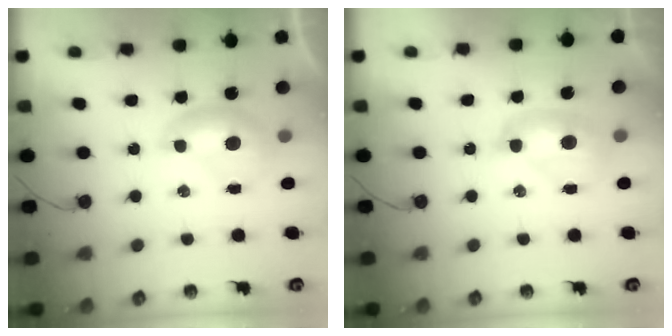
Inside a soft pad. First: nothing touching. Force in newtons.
{"total": 2.0, "press": 2.0, "slide": 0.2}